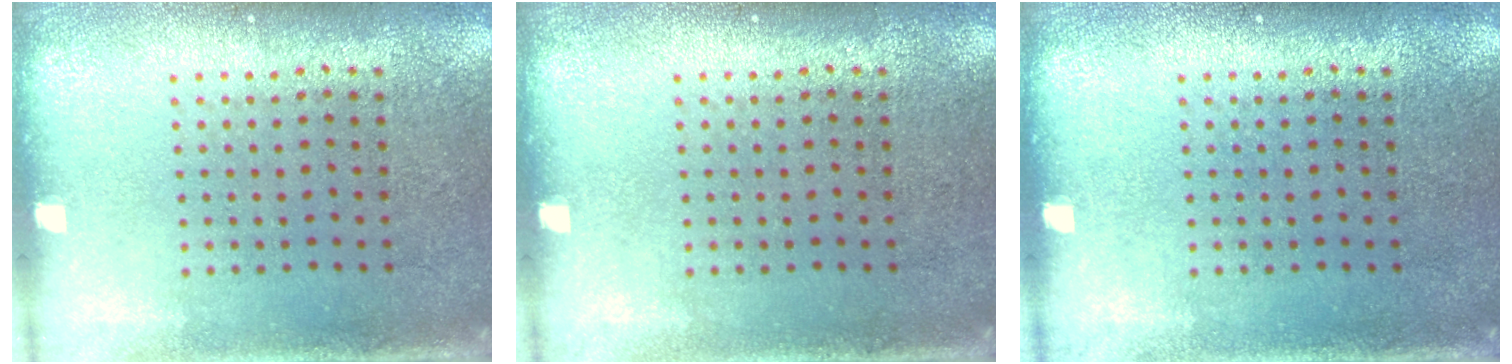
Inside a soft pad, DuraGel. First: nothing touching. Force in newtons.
{"total": 0.0}
{"total": 0.0}